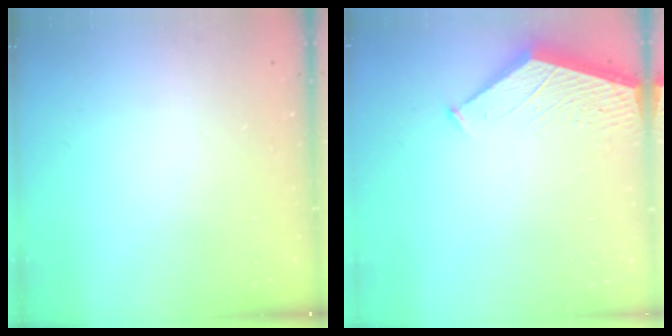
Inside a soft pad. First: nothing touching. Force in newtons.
{"total": 1.8, "press": 1.8, "slide": 0.2}